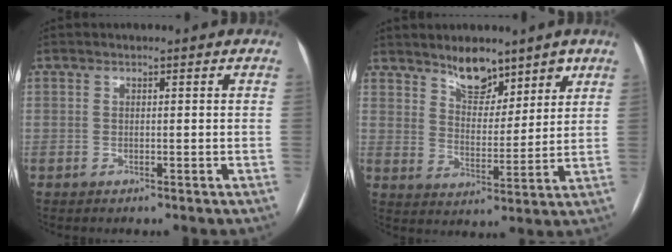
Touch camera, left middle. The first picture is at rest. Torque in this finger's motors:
{"motor_torque": [0.58, -0.55, 0.01, 0.09]}